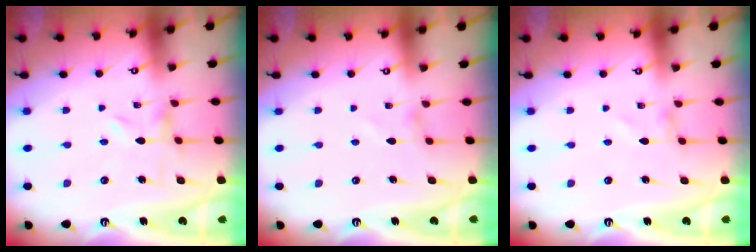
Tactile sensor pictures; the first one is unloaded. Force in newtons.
{"total": 0.0}
{"total": 1.1, "press": 1.1, "slide": 0.1}